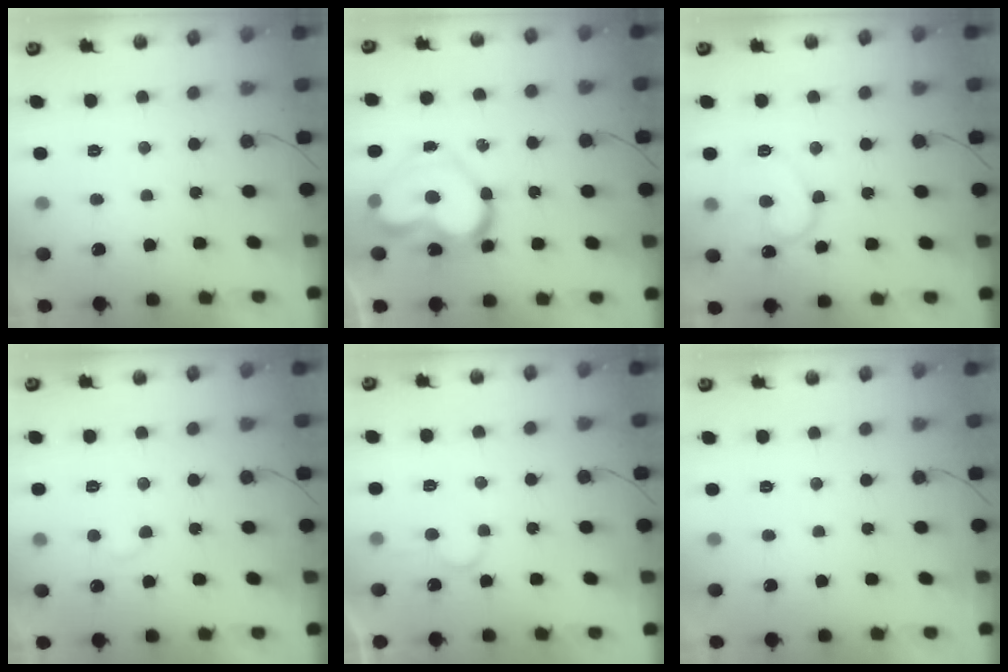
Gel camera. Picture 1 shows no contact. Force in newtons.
{"total": 18.1, "press": 18.0, "slide": 2.1}
{"total": 11.1, "press": 11.0, "slide": 1.1}
{"total": 4.6, "press": 4.5, "slide": 0.4}
{"total": 5.1, "press": 5.1, "slide": 0.4}
{"total": 0.0}